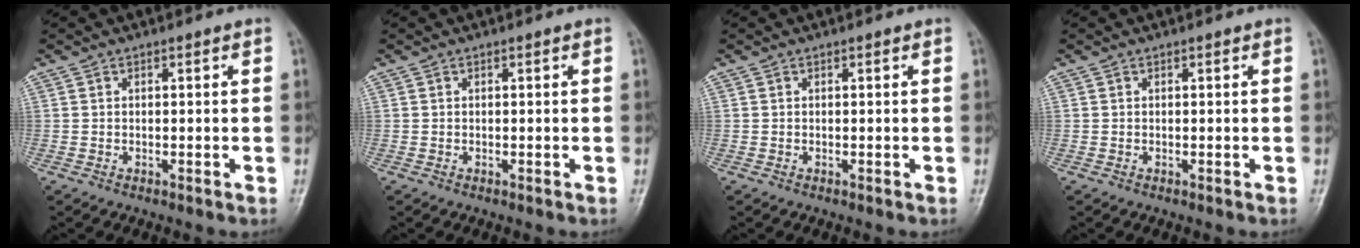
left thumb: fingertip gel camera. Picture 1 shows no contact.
{"total": 0.0}
{"total": 0.0}
{"total": 0.0}